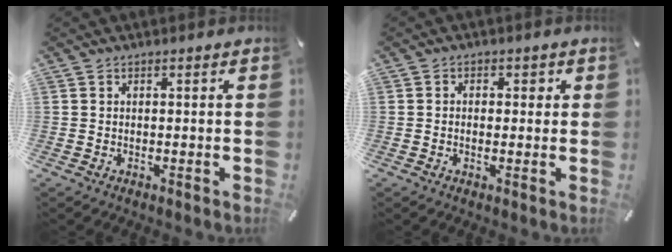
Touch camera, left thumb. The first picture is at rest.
{"total": 2.1, "force": [-0.4, 1.6, 1.2], "torque": [-0.016, 0.004, -0.013]}